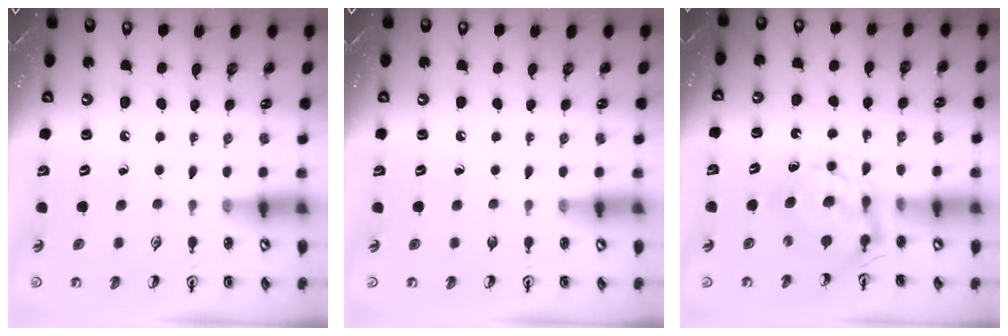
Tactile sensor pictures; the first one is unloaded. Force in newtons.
{"total": 0.0}
{"total": 7.4, "press": 7.3, "slide": 0.6}